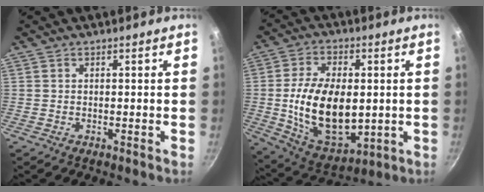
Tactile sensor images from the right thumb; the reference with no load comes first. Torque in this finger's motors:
{"motor_torque": [-0.25, 1.24, 1.94, -0.05, 0.18]}